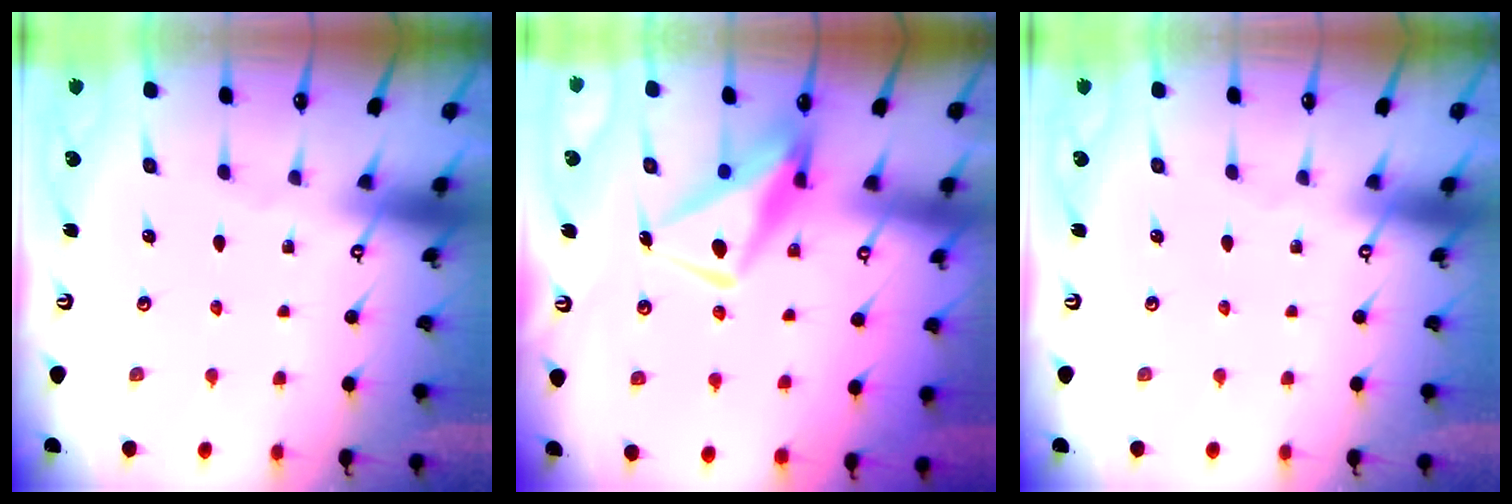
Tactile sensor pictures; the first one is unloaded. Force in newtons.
{"total": 10.7, "press": 10.6, "slide": 1.2}
{"total": 0.0}